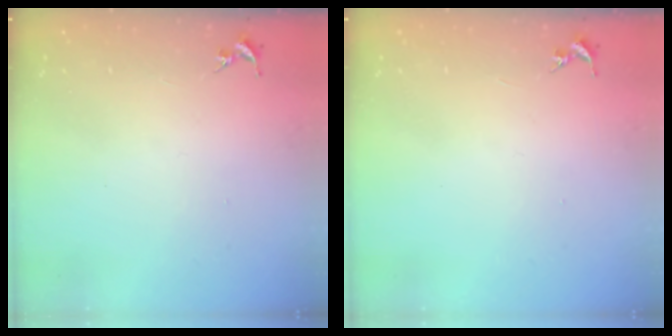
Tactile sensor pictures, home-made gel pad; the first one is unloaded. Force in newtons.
{"total": 0.0}